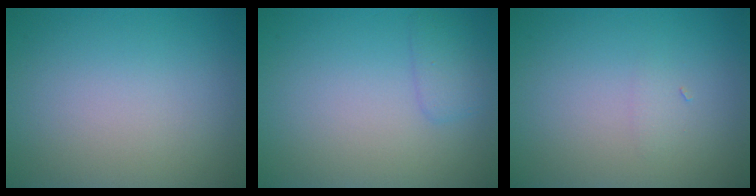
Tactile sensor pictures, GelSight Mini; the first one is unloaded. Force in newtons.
{"total": 1.6, "press": 1.6, "slide": 0.1}
{"total": 0.6, "press": 0.6, "slide": 0.0}